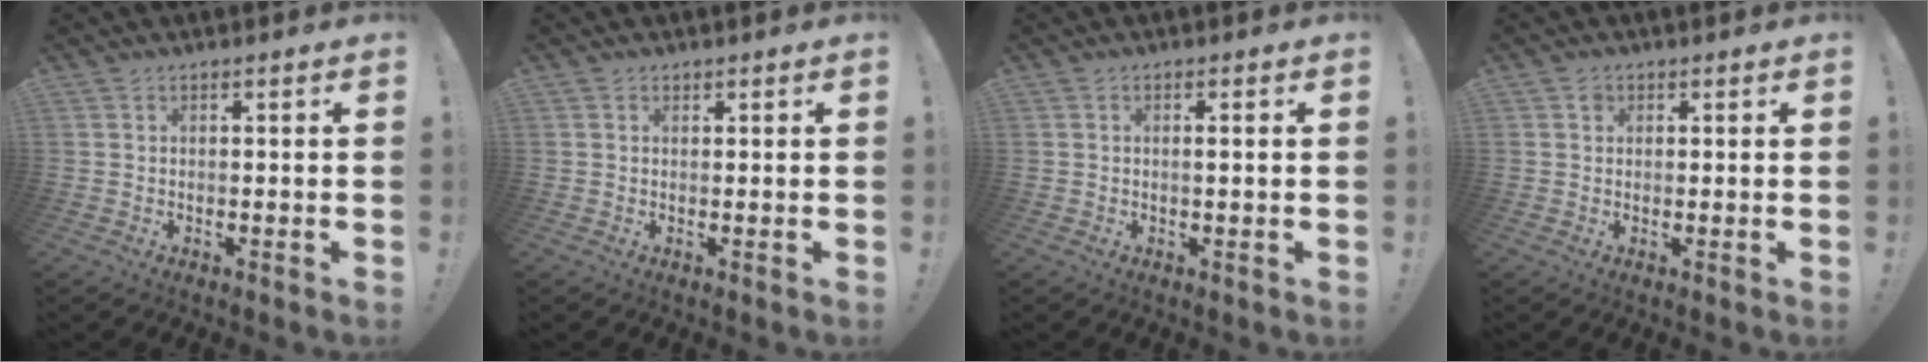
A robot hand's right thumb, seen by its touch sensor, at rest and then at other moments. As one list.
[{"total": 0.6, "force": [0.5, 0.3, 0.1], "torque": [-0.002, -0.001, 0.011]}, {"total": 1.4, "force": [0.3, -0.1, 1.4], "torque": [-0.018, -0.003, 0.002]}, {"total": 1.3, "force": [0.7, 1.0, 0.4], "torque": [-0.005, 0.001, 0.012]}]